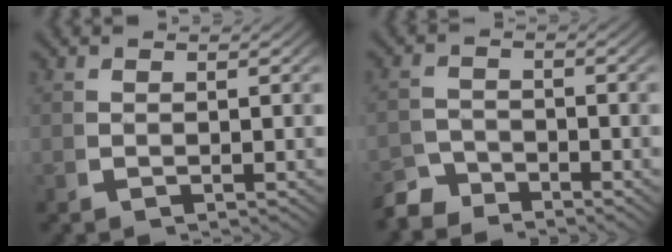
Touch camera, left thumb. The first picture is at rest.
{"total": 3.1, "force": [-3.1, 0.6, 0.0], "torque": [0.012, -0.010, -0.059]}